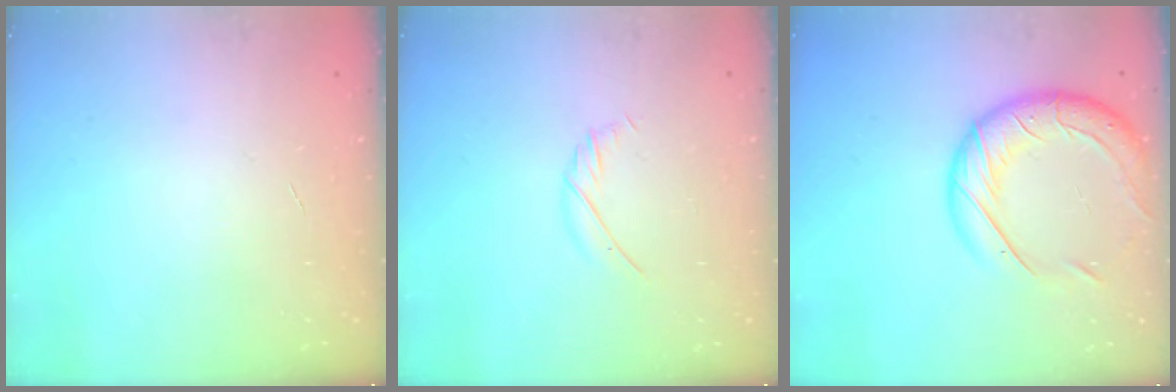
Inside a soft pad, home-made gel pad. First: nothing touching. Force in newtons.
{"total": 5.4, "press": 5.3, "slide": 0.6}
{"total": 17.3, "press": 17.2, "slide": 2.3}